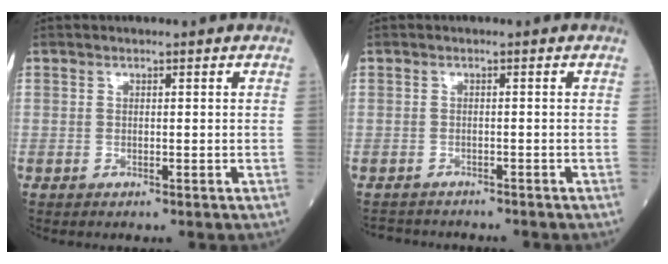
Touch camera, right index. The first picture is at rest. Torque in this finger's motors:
{"motor_torque": [-0.29, -0.04, -1.04, -0.21]}